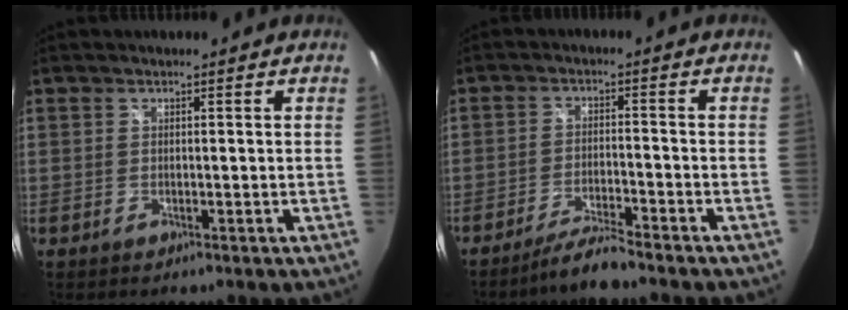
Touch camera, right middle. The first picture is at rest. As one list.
[{"total": 5.3, "force": [-4.9, -0.5, 2.2], "torque": [-0.062, -0.005, -0.090]}]